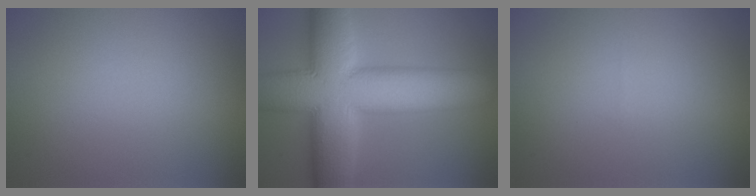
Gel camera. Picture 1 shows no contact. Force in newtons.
{"total": 15.4, "press": 15.4, "slide": 0.6}
{"total": 0.0}